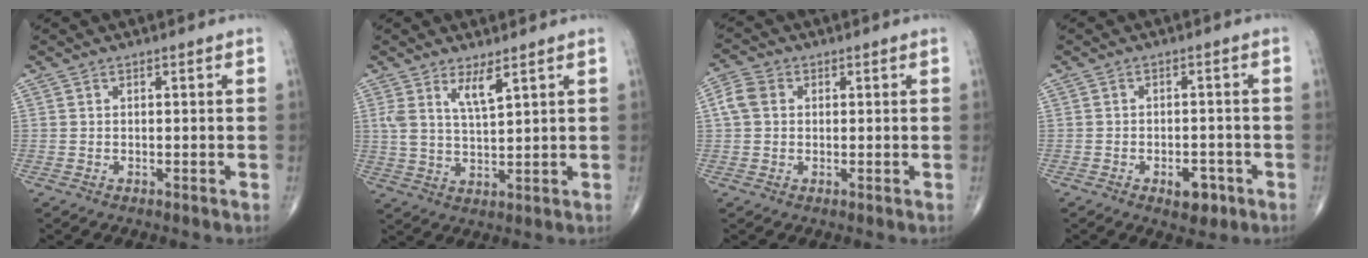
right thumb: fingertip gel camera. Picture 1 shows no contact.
{"total": 5.3, "force": [3.0, 1.2, 4.2], "torque": [-0.080, -0.026, 0.065]}
{"total": 4.4, "force": [0.7, 3.5, 2.5], "torque": [-0.053, 0.012, 0.007]}
{"total": 4.5, "force": [-2.2, 2.5, 3.0], "torque": [-0.024, 0.010, -0.027]}